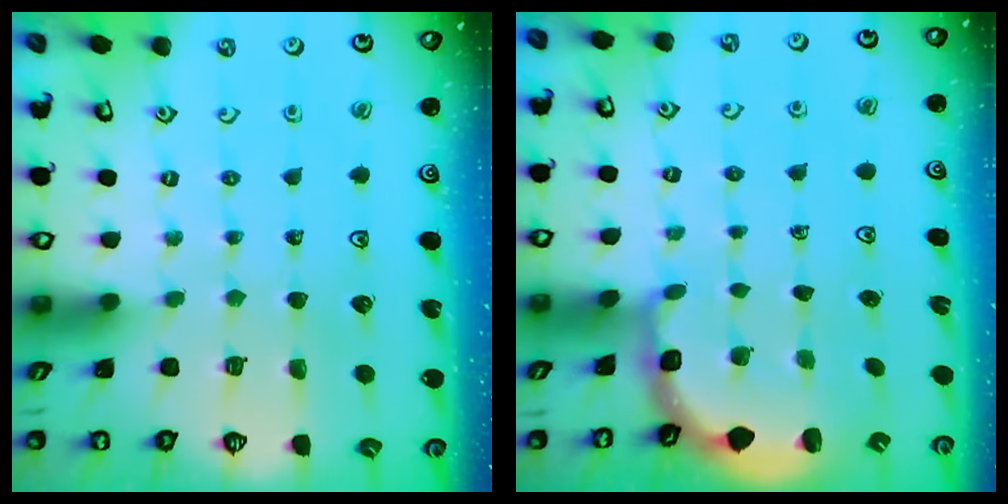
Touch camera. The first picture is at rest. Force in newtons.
{"total": 2.7, "press": 2.3, "slide": 1.4}